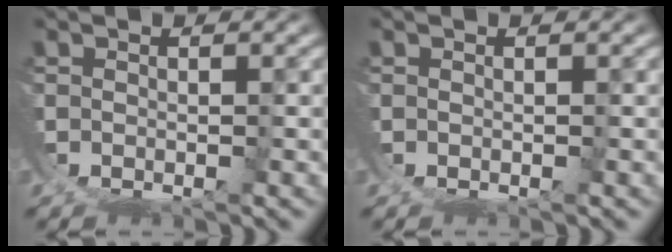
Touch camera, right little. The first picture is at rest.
{"total": 0.0}